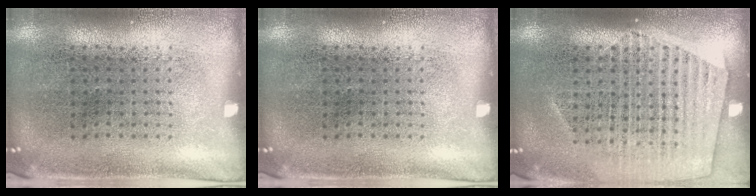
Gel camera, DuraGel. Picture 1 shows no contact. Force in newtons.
{"total": 0.0}
{"total": 1.5, "press": 1.5, "slide": 0.5}